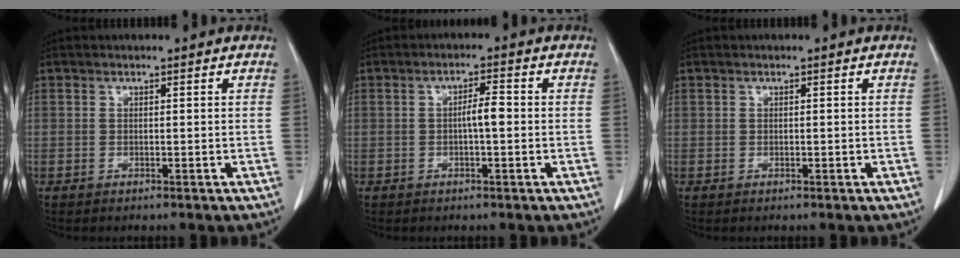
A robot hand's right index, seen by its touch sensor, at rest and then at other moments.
{"total": 2.1, "force": [-0.2, 0.3, 2.1], "torque": [-0.034, 0.004, -0.005]}
{"total": 0.0}